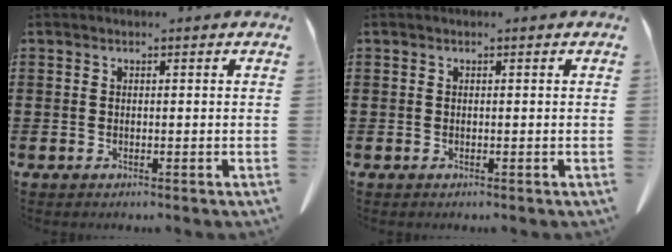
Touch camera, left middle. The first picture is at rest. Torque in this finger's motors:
{"motor_torque": [0.00, 0.00, 0.00, -0.01]}